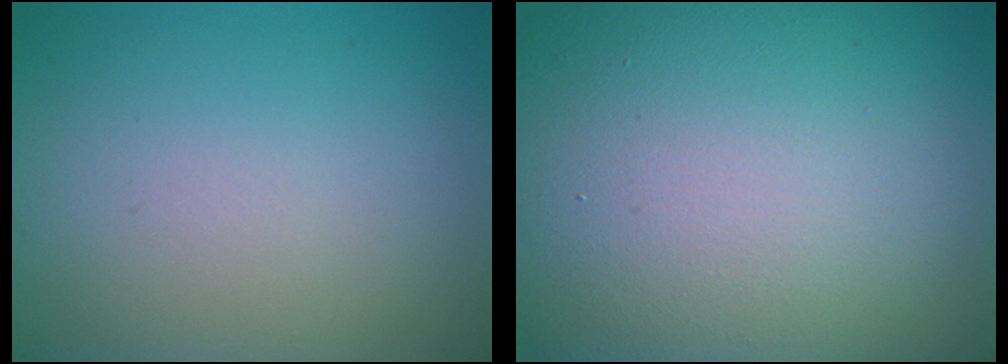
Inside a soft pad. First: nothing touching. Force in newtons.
{"total": 24.3, "press": 24.3, "slide": 0.8}